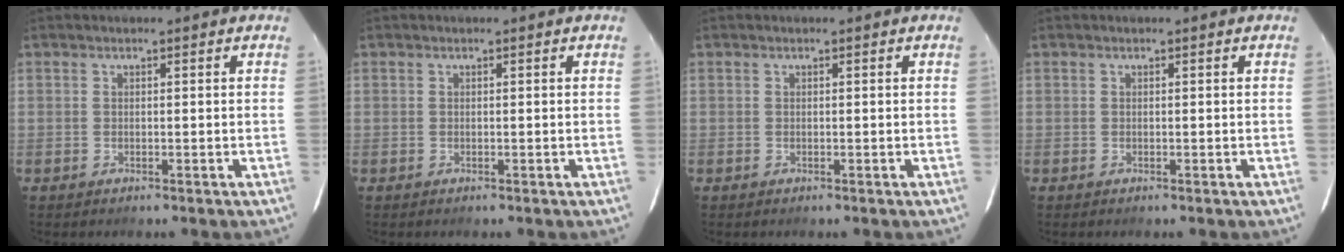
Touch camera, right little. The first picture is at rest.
{"total": 0.0}
{"total": 0.0}
{"total": 0.0}